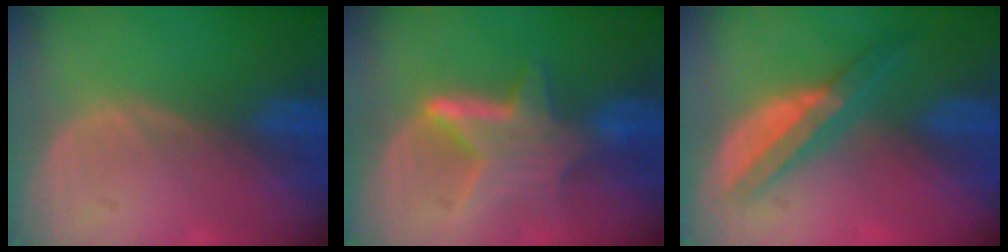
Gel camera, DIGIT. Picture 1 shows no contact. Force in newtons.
{"total": 6.3, "press": 6.3, "slide": 0.5}
{"total": 5.7, "press": 5.3, "slide": 2.0}